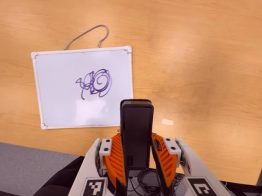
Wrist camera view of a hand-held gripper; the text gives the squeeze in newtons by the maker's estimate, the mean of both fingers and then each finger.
{"total": 4.2, "left": 2.5, "right": 5.8}